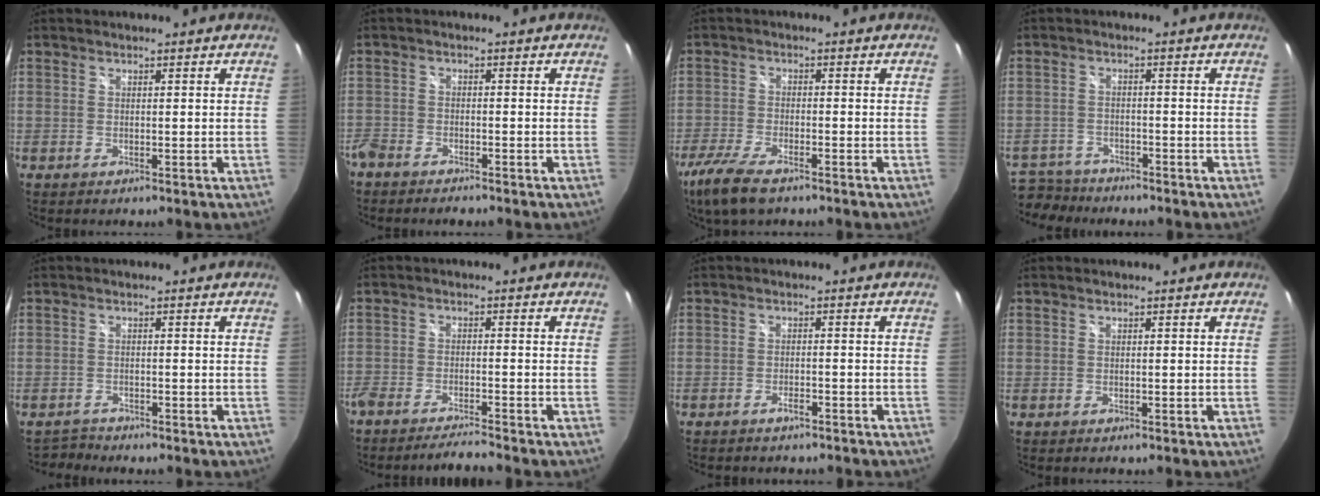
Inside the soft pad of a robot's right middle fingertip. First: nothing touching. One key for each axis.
{"total": 5.1, "fx": -4.5, "fy": 1.9, "fz": 1.8, "tx": -0.061, "ty": -0.015, "tz": -0.082}
{"total": 11.4, "fx": -8.2, "fy": 3.7, "fz": 7.0, "tx": -0.173, "ty": -0.040, "tz": -0.154}
{"total": 8.9, "fx": -7.7, "fy": 4.0, "fz": 2.1, "tx": -0.074, "ty": -0.001, "tz": -0.132}
{"total": 1.9, "fx": -1.8, "fy": 0.5, "fz": -0.4, "tx": 0.001, "ty": 0.001, "tz": -0.035}
{"total": 5.1, "fx": -4.8, "fy": -0.5, "fz": 1.5, "tx": -0.050, "ty": -0.006, "tz": -0.088}
{"total": 2.4, "fx": -2.1, "fy": 0.7, "fz": 0.9, "tx": -0.026, "ty": 0.000, "tz": -0.033}
{"total": 0.0}